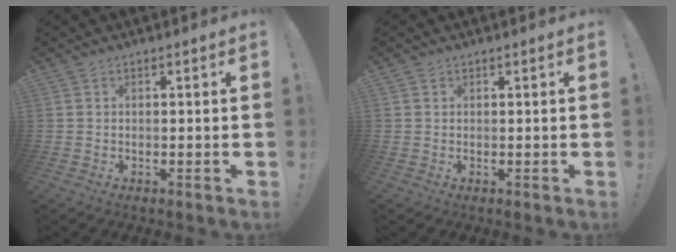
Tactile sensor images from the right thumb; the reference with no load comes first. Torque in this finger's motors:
{"motor_torque": [-0.31, 0.01, -0.40, 0.24, -0.09]}